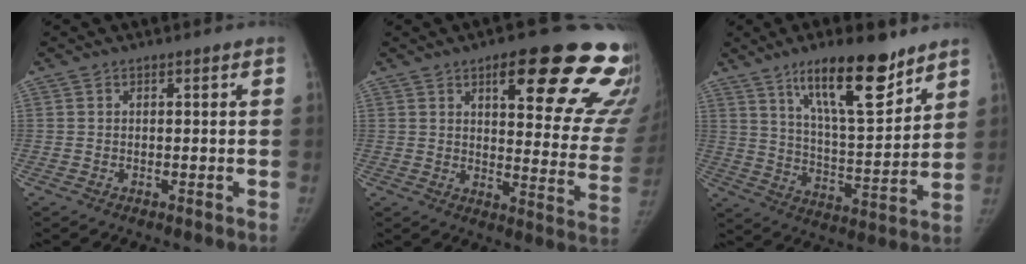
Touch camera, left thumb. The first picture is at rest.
{"total": 25.3, "force": [14.9, 7.9, 18.8], "torque": [-0.165, -0.059, 0.187]}
{"total": 17.3, "force": [11.5, 5.0, 11.9], "torque": [-0.162, -0.073, 0.198]}